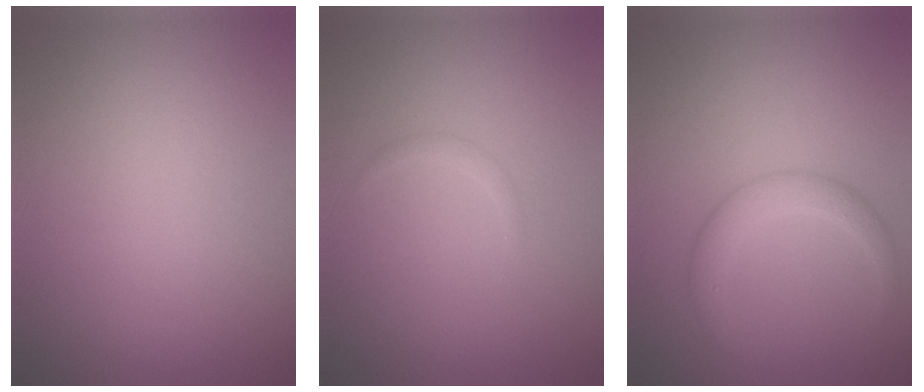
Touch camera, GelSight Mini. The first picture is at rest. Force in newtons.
{"total": 0.6, "press": 0.6, "slide": 0.0}
{"total": 2.6, "press": 2.6, "slide": 0.2}